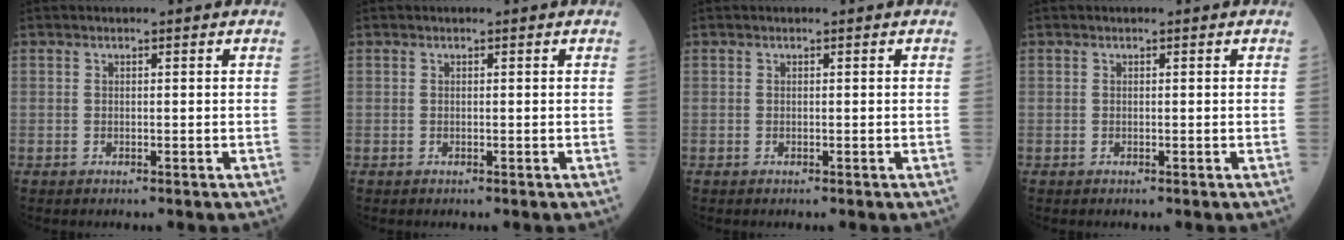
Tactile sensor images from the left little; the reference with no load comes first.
{"total": 0.0}
{"total": 0.0}
{"total": 0.0}